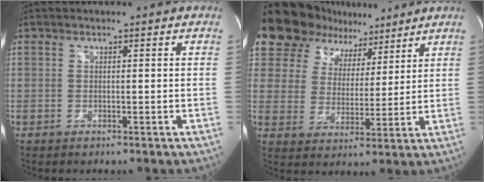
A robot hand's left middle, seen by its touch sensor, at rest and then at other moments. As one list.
[{"total": 14.9, "force": [11.4, 8.3, 4.7], "torque": [-0.081, 0.035, 0.188]}]